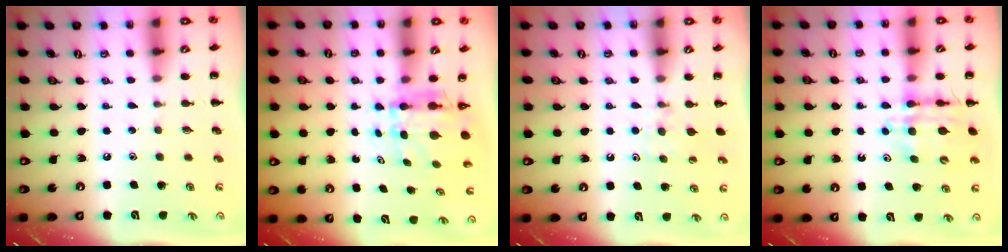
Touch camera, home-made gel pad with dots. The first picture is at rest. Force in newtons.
{"total": 4.9, "press": 4.5, "slide": 1.9}
{"total": 5.7, "press": 5.4, "slide": 1.9}
{"total": 9.5, "press": 9.0, "slide": 3.2}